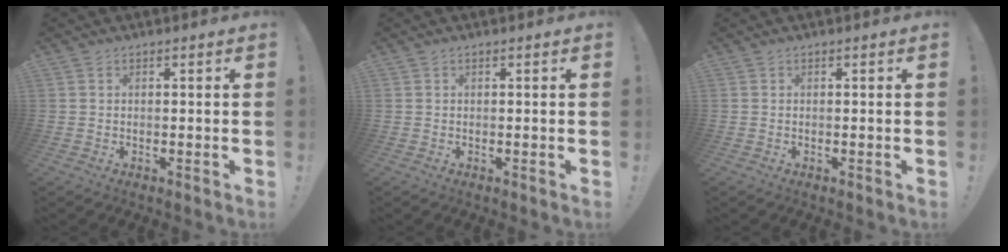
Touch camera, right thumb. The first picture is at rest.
{"total": 0.0}
{"total": 0.0}